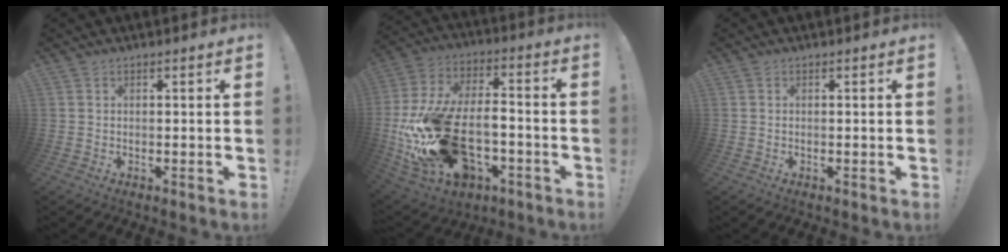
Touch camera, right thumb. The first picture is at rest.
{"total": 26.5, "force": [-7.0, 17.3, 18.7], "torque": [-0.352, 0.028, -0.095]}
{"total": 0.0}